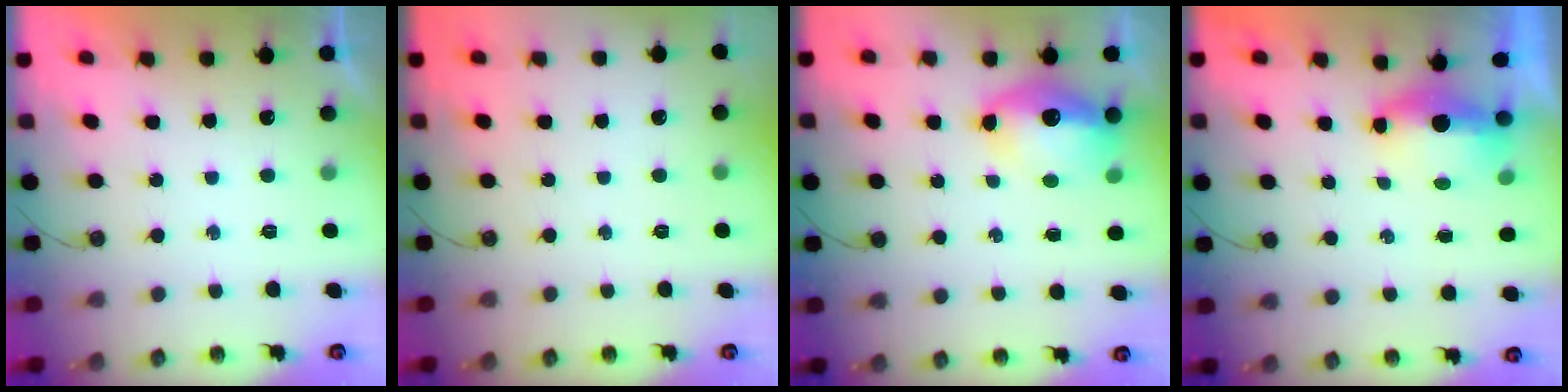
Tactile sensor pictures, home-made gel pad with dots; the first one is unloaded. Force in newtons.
{"total": 0.0}
{"total": 12.8, "press": 12.7, "slide": 1.3}
{"total": 5.1, "press": 5.0, "slide": 1.2}